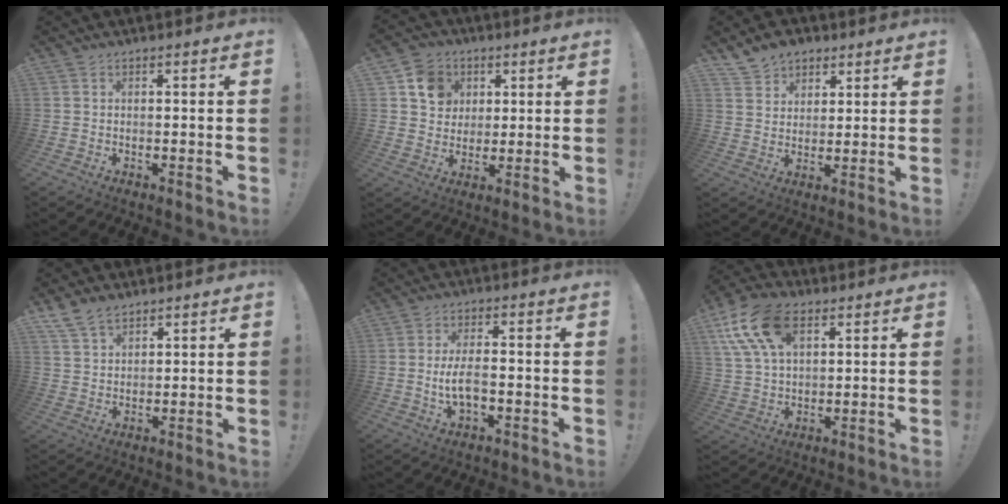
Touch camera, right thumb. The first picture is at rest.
{"total": 10.1, "force": [3.9, 8.8, 3.0], "torque": [-0.033, -0.018, 0.080]}
{"total": 8.1, "force": [5.8, 5.5, 1.6], "torque": [-0.033, -0.031, 0.115]}
{"total": 6.4, "force": [5.0, 3.3, 2.4], "torque": [-0.050, -0.020, 0.097]}
{"total": 6.6, "force": [-1.3, 2.7, 5.9], "torque": [-0.116, -0.001, -0.024]}
{"total": 16.5, "force": [7.3, 9.8, 11.1], "torque": [-0.208, -0.013, 0.137]}